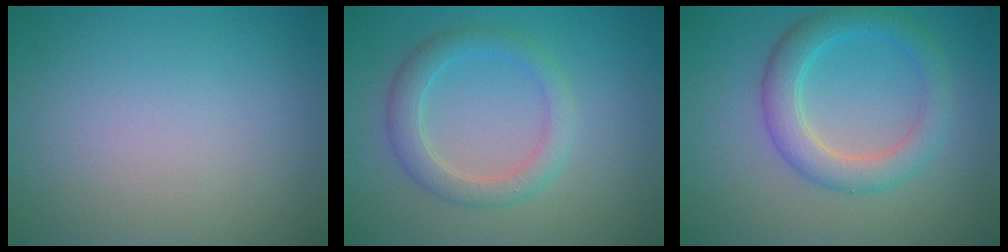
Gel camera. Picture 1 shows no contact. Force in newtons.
{"total": 2.9, "press": 2.9, "slide": 0.2}
{"total": 4.0, "press": 4.0, "slide": 0.1}